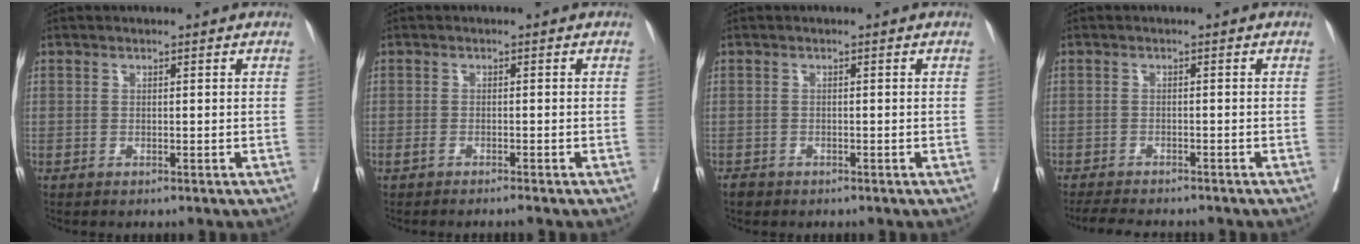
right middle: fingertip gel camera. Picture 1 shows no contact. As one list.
[{"total": 2.0, "force": [-1.6, 0.1, 1.2], "torque": [-0.020, -0.003, -0.025]}, {"total": 1.1, "force": [-0.9, 0.6, 0.2], "torque": [-0.009, 0.001, -0.014]}, {"total": 7.3, "force": [-6.6, 1.2, 2.9], "torque": [-0.040, -0.009, -0.096]}]